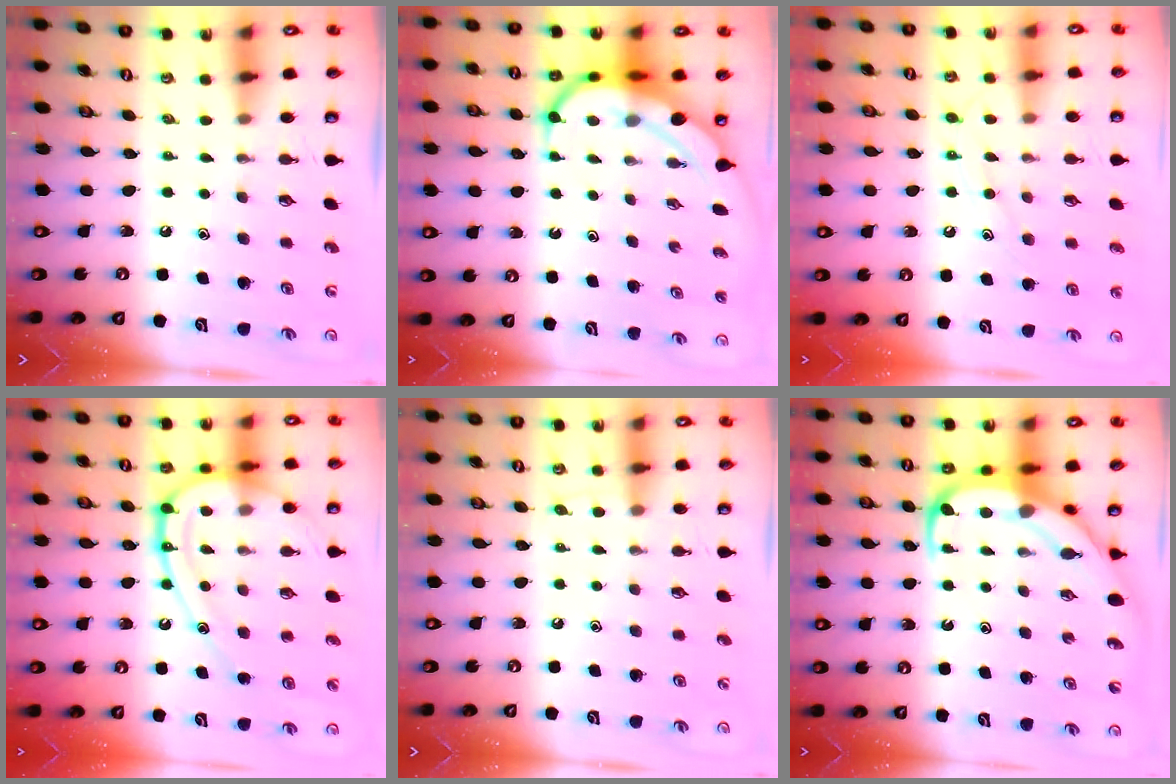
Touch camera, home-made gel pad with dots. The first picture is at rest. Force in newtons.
{"total": 9.8, "press": 9.7, "slide": 1.0}
{"total": 10.5, "press": 10.4, "slide": 1.0}
{"total": 17.4, "press": 17.3, "slide": 1.8}
{"total": 4.7, "press": 4.7, "slide": 0.6}
{"total": 11.8, "press": 11.7, "slide": 1.4}